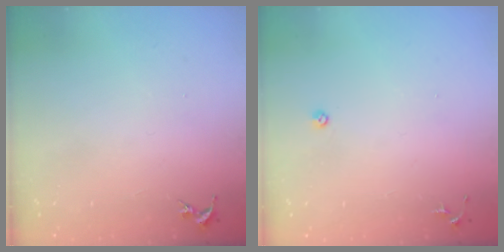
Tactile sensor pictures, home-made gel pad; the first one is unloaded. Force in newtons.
{"total": 3.4, "press": 3.3, "slide": 0.7}